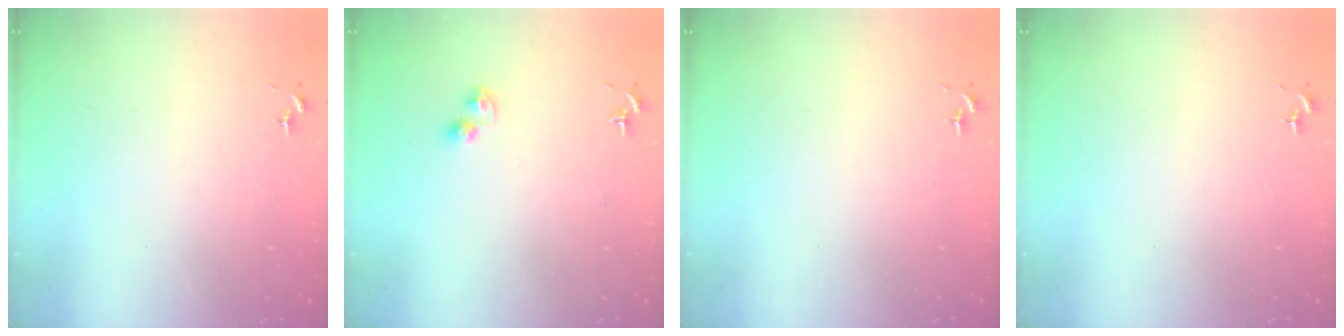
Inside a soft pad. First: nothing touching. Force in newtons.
{"total": 3.7, "press": 3.7, "slide": 0.4}
{"total": 0.0}
{"total": 0.0}